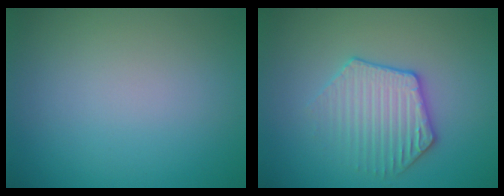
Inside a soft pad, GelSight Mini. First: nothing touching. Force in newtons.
{"total": 3.5, "press": 3.3, "slide": 0.9}